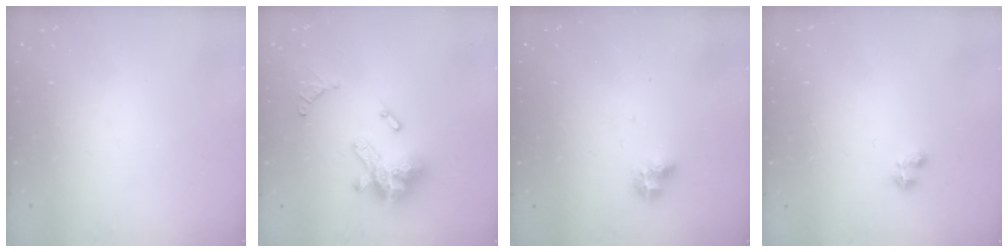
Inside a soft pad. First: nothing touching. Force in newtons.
{"total": 15.9, "press": 15.8, "slide": 2.0}
{"total": 6.6, "press": 6.5, "slide": 0.4}
{"total": 2.2, "press": 2.2, "slide": 0.4}